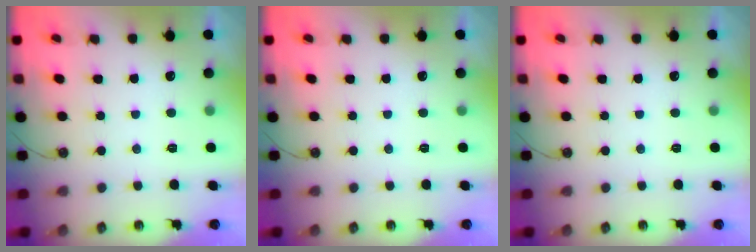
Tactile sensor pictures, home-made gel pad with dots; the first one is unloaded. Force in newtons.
{"total": 0.0}
{"total": 0.0}